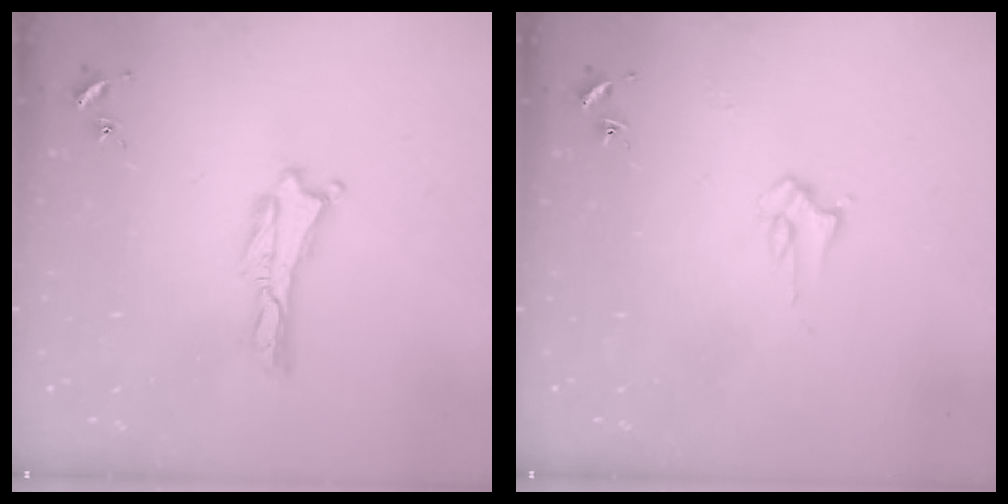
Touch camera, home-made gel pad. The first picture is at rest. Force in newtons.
{"total": 2.8, "press": 2.8, "slide": 0.4}